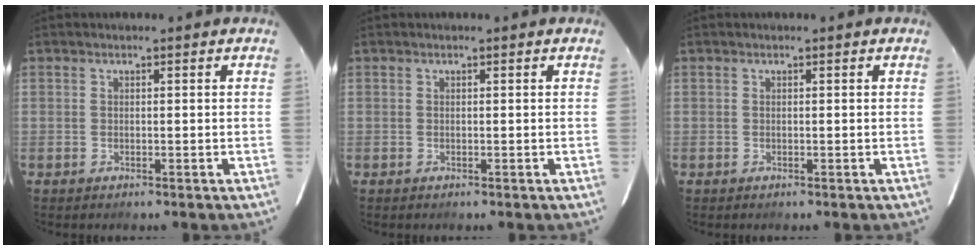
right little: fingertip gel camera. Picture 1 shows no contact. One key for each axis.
{"total": 0.0}
{"total": 0.0}